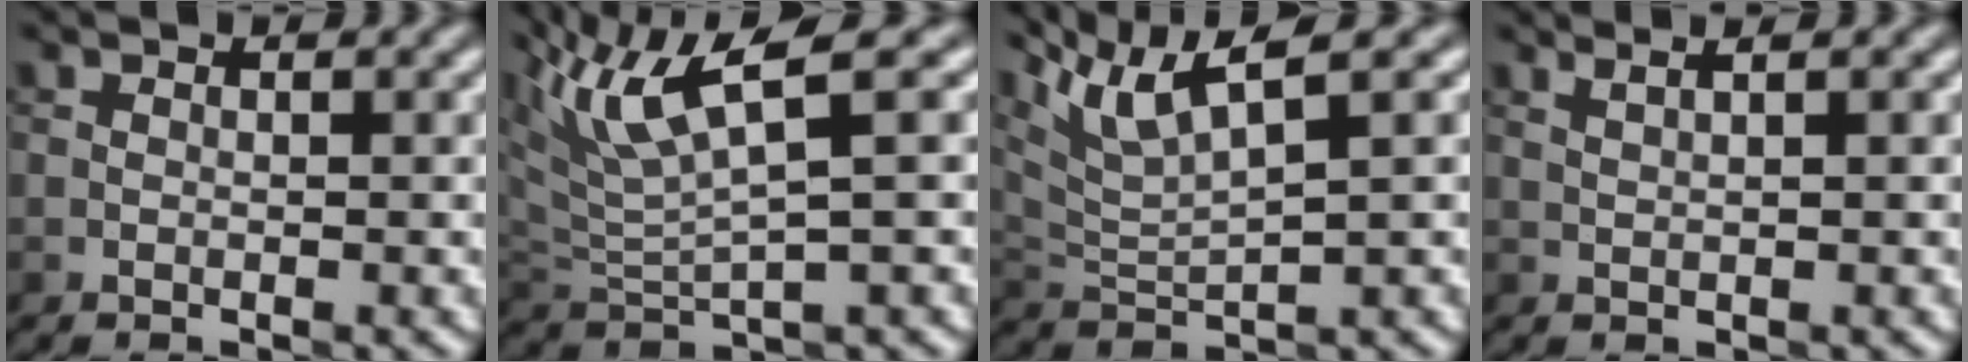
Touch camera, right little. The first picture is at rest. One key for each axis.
{"total": 6.8, "fx": 4.3, "fy": 1.0, "fz": 5.3, "tx": -0.106, "ty": 0.014, "tz": 0.086}
{"total": 5.7, "fx": 4.1, "fy": 0.7, "fz": 3.9, "tx": -0.081, "ty": 0.016, "tz": 0.086}
{"total": 2.1, "fx": 1.8, "fy": 0.5, "fz": 1.1, "tx": 0.001, "ty": 0.005, "tz": 0.011}